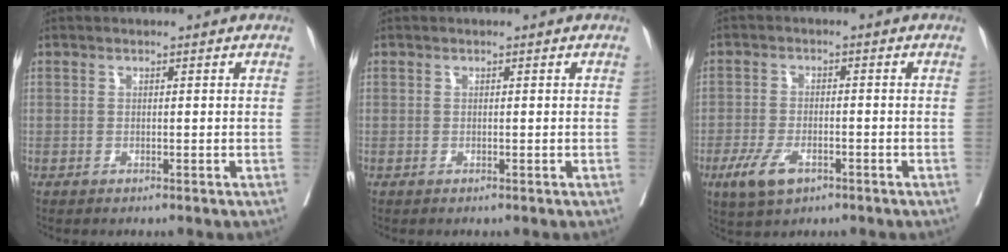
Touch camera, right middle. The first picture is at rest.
{"total": 0.0}
{"total": 5.6, "force": [-2.9, 2.5, 4.1], "torque": [-0.085, -0.006, -0.049]}